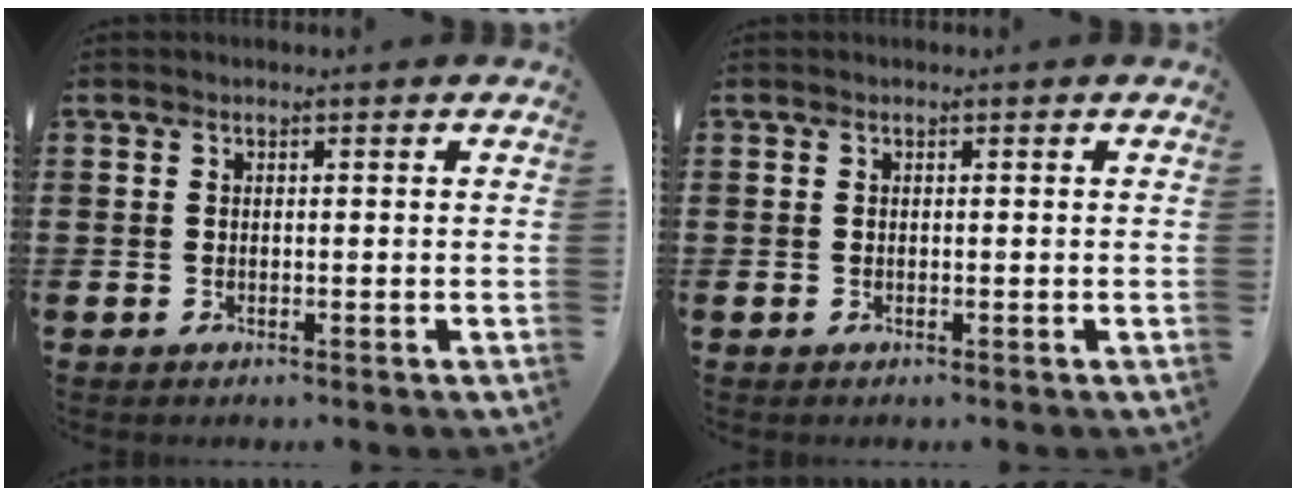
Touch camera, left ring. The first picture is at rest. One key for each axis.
{"total": 0.0}